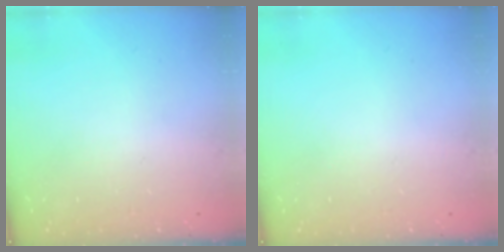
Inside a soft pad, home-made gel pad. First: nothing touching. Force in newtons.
{"total": 0.0}